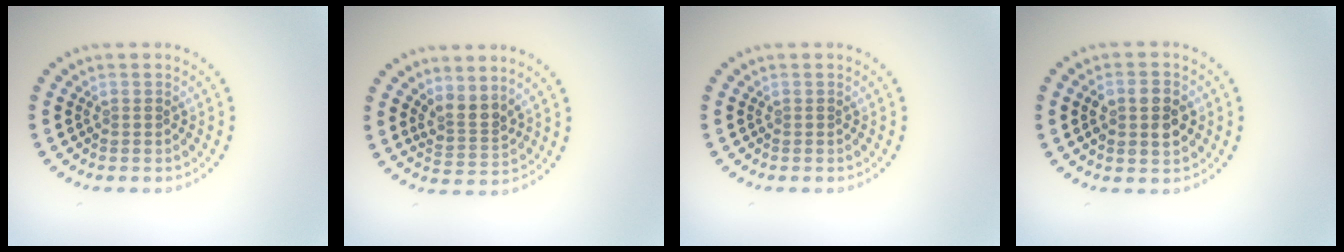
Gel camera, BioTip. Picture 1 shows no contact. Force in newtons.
{"total": 2.5, "press": 1.9, "slide": 1.7}
{"total": 0.0}
{"total": 3.6, "press": 3.6, "slide": 0.2}